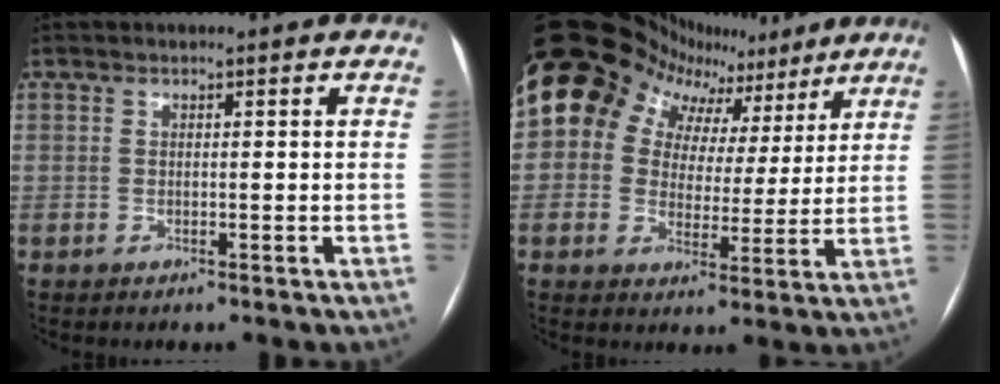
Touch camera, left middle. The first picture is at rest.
{"total": 20.8, "force": [11.8, 14.7, 8.7], "torque": [-0.182, 0.088, 0.177]}